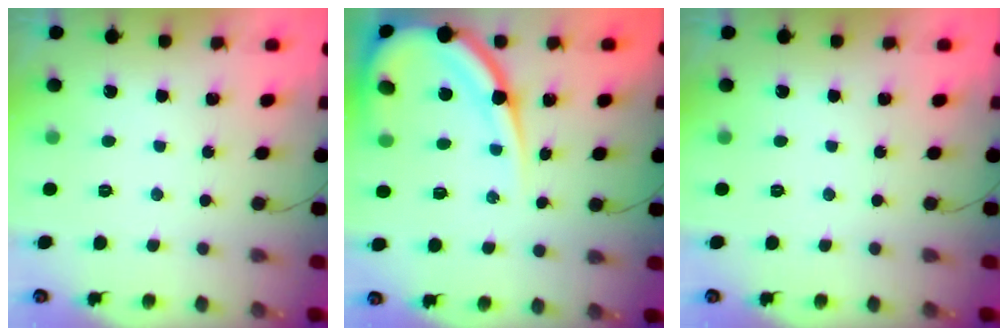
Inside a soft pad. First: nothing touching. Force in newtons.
{"total": 17.5, "press": 17.4, "slide": 1.8}
{"total": 0.0}